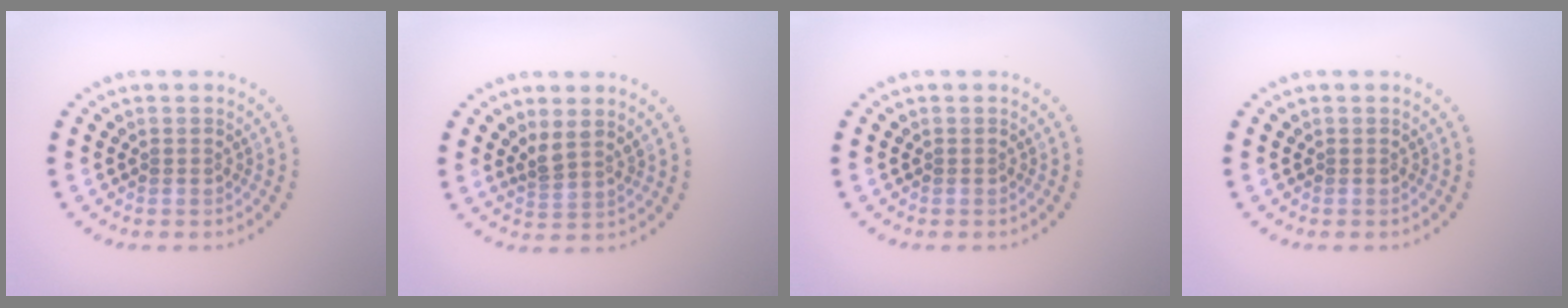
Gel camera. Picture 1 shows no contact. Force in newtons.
{"total": 2.0, "press": 1.5, "slide": 1.4}
{"total": 0.0}
{"total": 0.0}